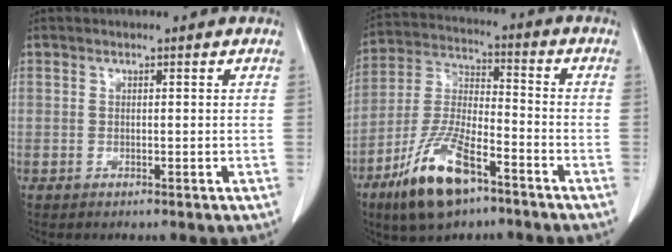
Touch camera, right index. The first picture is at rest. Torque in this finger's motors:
{"motor_torque": [1.30, -0.84, 0.66, 0.18]}